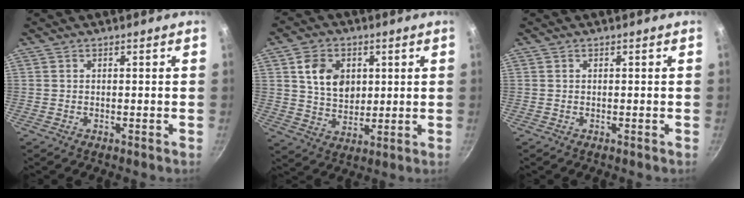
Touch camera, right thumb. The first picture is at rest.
{"total": 9.5, "force": [2.5, 7.3, 5.6], "torque": [-0.070, -0.010, 0.047]}
{"total": 0.0}